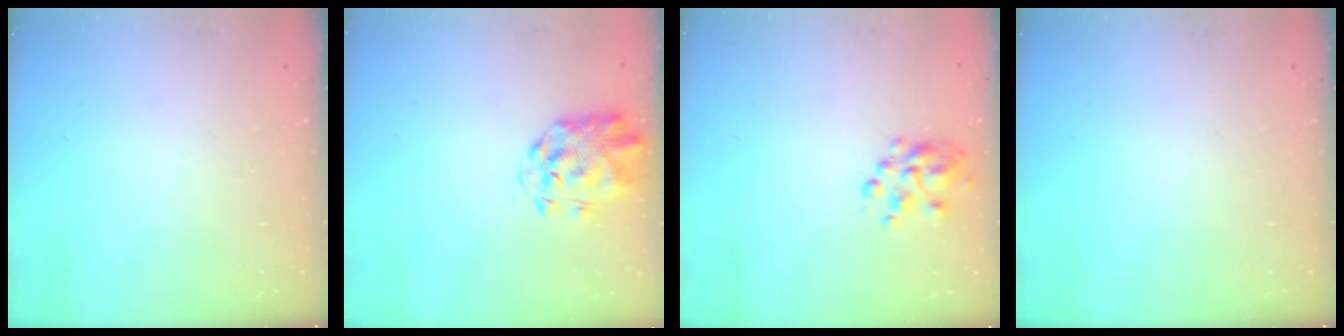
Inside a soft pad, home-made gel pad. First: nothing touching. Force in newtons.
{"total": 3.1, "press": 3.0, "slide": 0.8}
{"total": 4.9, "press": 4.7, "slide": 1.2}
{"total": 0.0}